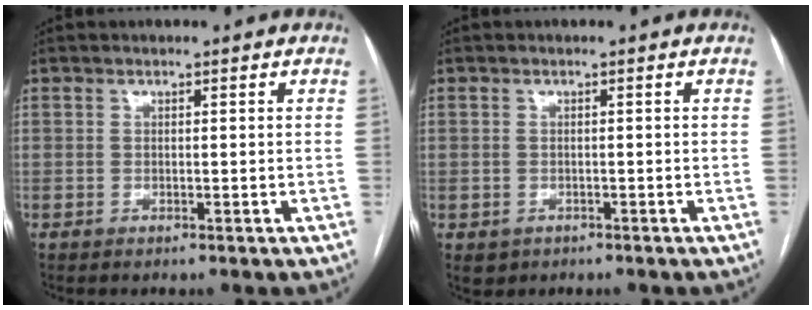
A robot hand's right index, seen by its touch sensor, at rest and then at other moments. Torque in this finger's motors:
{"motor_torque": [-0.16, 0.06, -0.40, -0.10]}